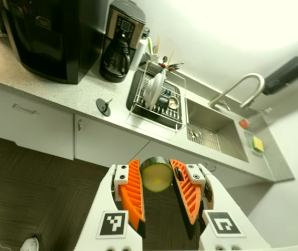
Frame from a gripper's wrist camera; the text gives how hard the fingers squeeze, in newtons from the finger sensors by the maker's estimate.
{"total": 9.6, "left": 9.7, "right": 9.6}